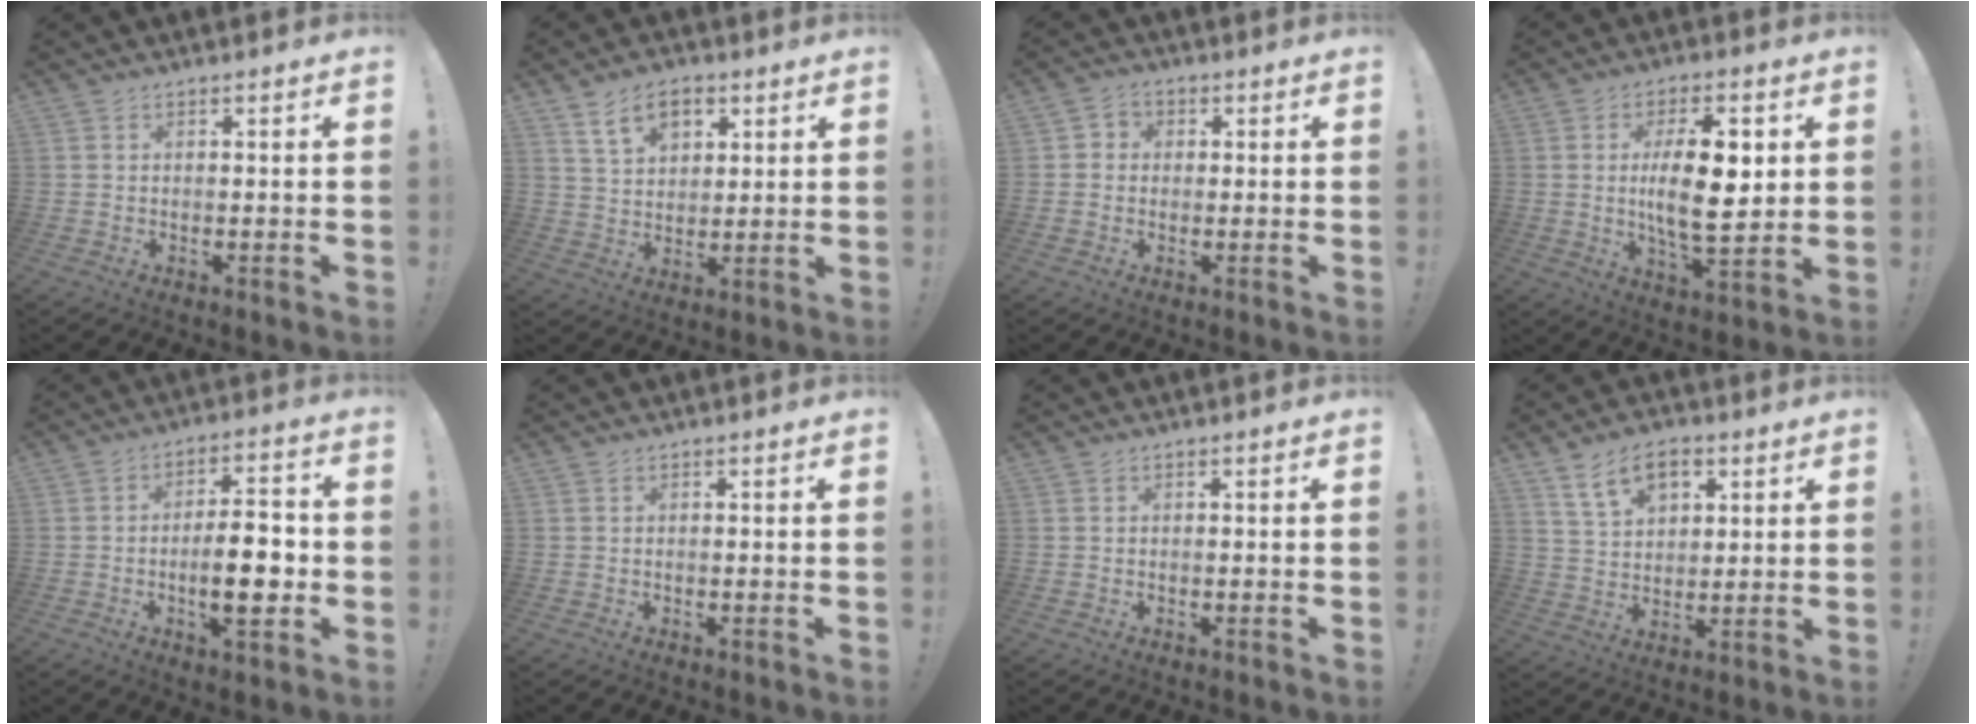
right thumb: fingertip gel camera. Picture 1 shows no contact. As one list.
[{"total": 10.1, "force": [5.3, 6.3, 5.8], "torque": [-0.095, -0.008, 0.100]}, {"total": 3.2, "force": [-0.6, 2.9, 1.1], "torque": [-0.020, 0.009, -0.009]}, {"total": 15.4, "force": [1.7, 6.2, 14.0], "torque": [-0.242, -0.008, 0.019]}, {"total": 12.7, "force": [-2.8, 4.3, 11.6], "torque": [-0.189, 0.005, -0.054]}, {"total": 0.0}, {"total": 0.0}, {"total": 10.9, "force": [5.7, 6.6, 6.6], "torque": [-0.107, -0.008, 0.108]}]